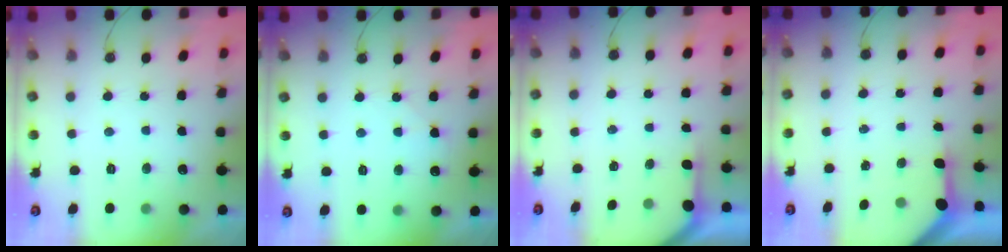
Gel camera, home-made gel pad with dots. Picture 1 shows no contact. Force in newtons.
{"total": 6.2, "press": 6.2, "slide": 0.8}
{"total": 1.4, "press": 1.4, "slide": 0.2}
{"total": 3.5, "press": 3.5, "slide": 0.4}